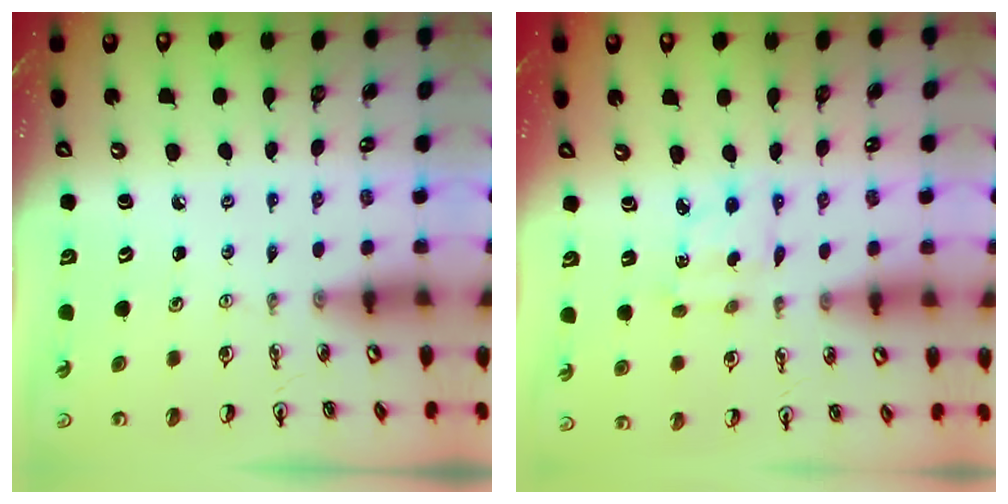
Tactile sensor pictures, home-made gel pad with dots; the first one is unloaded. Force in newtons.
{"total": 2.5, "press": 2.5, "slide": 0.1}